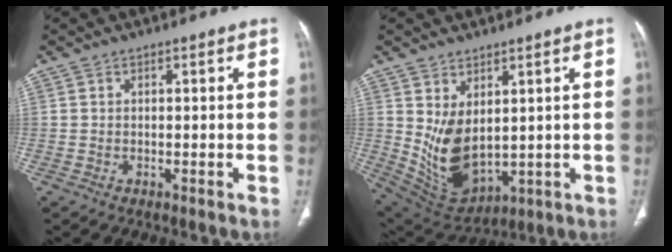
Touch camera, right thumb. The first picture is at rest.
{"total": 11.0, "force": [1.7, 6.6, 8.6], "torque": [-0.143, -0.024, 0.064]}